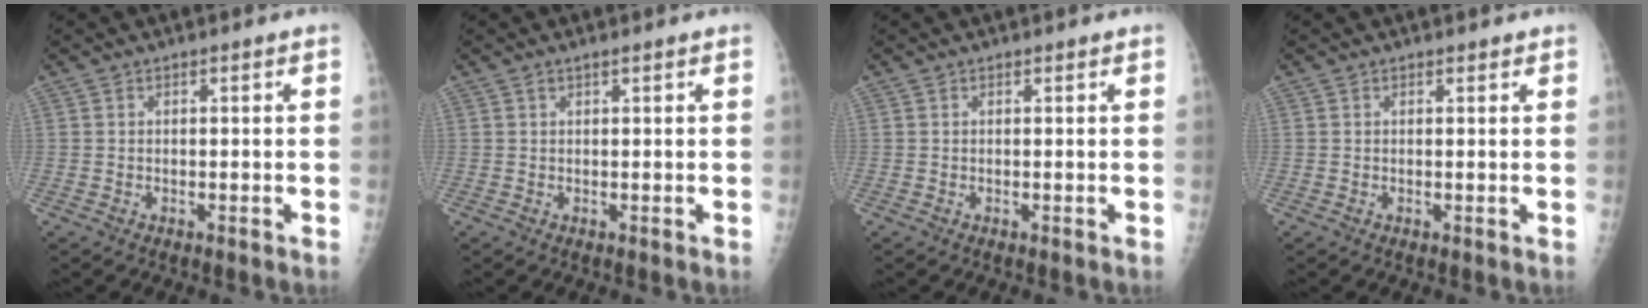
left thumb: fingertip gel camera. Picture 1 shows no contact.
{"total": 0.6, "force": [0.4, 0.2, 0.5], "torque": [-0.005, 0.002, 0.008]}
{"total": 0.0}
{"total": 0.8, "force": [0.6, 0.3, 0.2], "torque": [-0.003, -0.004, 0.008]}